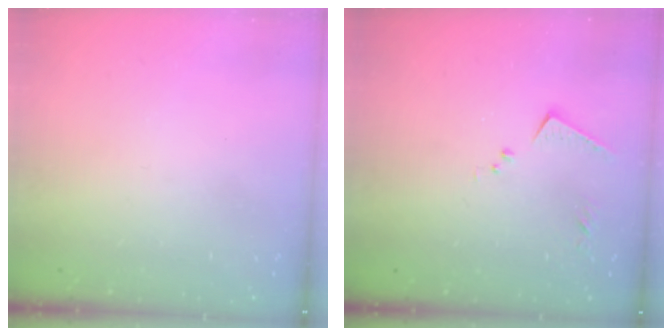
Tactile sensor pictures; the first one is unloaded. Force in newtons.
{"total": 6.9, "press": 6.9, "slide": 0.4}